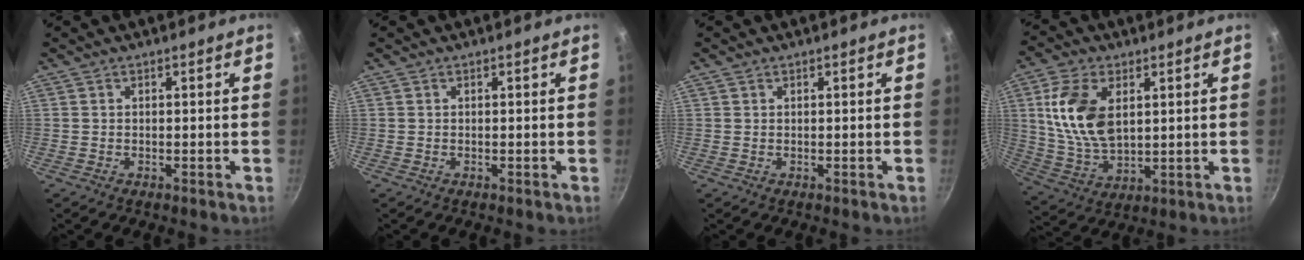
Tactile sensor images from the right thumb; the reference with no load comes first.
{"total": 0.0}
{"total": 0.0}
{"total": 14.0, "force": [3.5, 8.3, 10.7], "torque": [-0.195, -0.018, 0.077]}